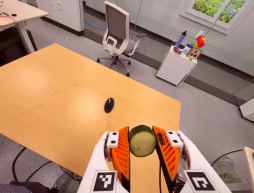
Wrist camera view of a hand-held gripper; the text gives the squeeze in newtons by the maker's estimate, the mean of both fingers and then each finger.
{"total": 10.8, "left": 10.3, "right": 11.4}